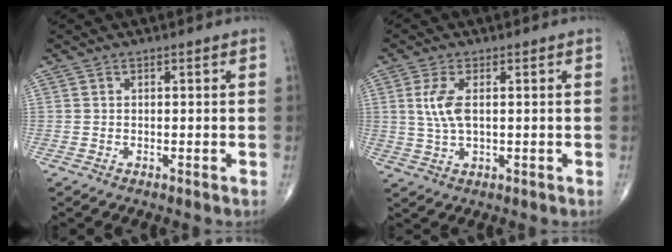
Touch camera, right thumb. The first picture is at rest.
{"total": 5.6, "force": [1.0, 2.5, 4.9], "torque": [-0.114, 0.001, 0.023]}